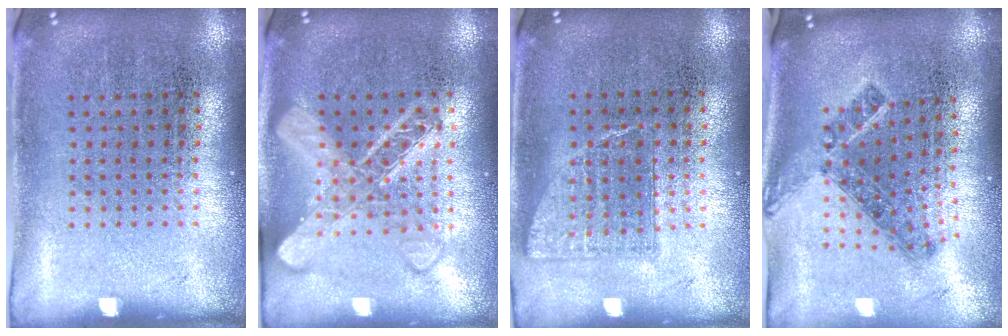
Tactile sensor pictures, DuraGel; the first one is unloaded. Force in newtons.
{"total": 2.9, "press": 2.8, "slide": 0.5}
{"total": 0.8, "press": 0.7, "slide": 0.3}
{"total": 1.2, "press": 1.0, "slide": 0.8}